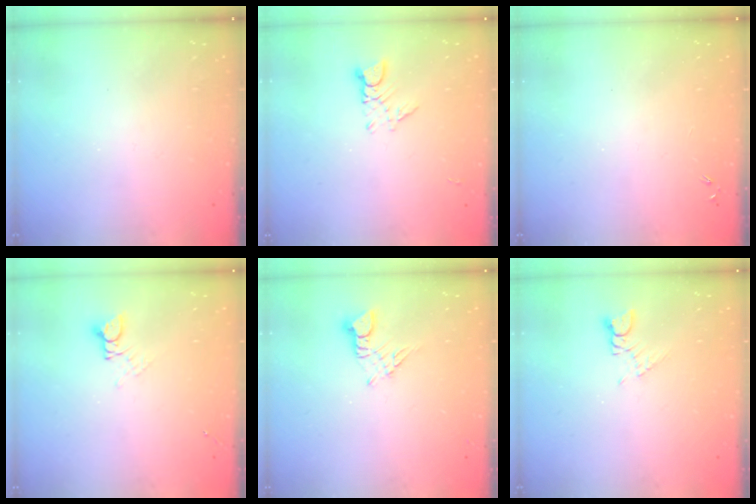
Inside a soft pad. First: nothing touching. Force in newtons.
{"total": 3.1, "press": 3.1, "slide": 0.3}
{"total": 0.0}
{"total": 2.9, "press": 2.9, "slide": 0.2}
{"total": 2.9, "press": 2.9, "slide": 0.3}
{"total": 1.4, "press": 1.4, "slide": 0.2}